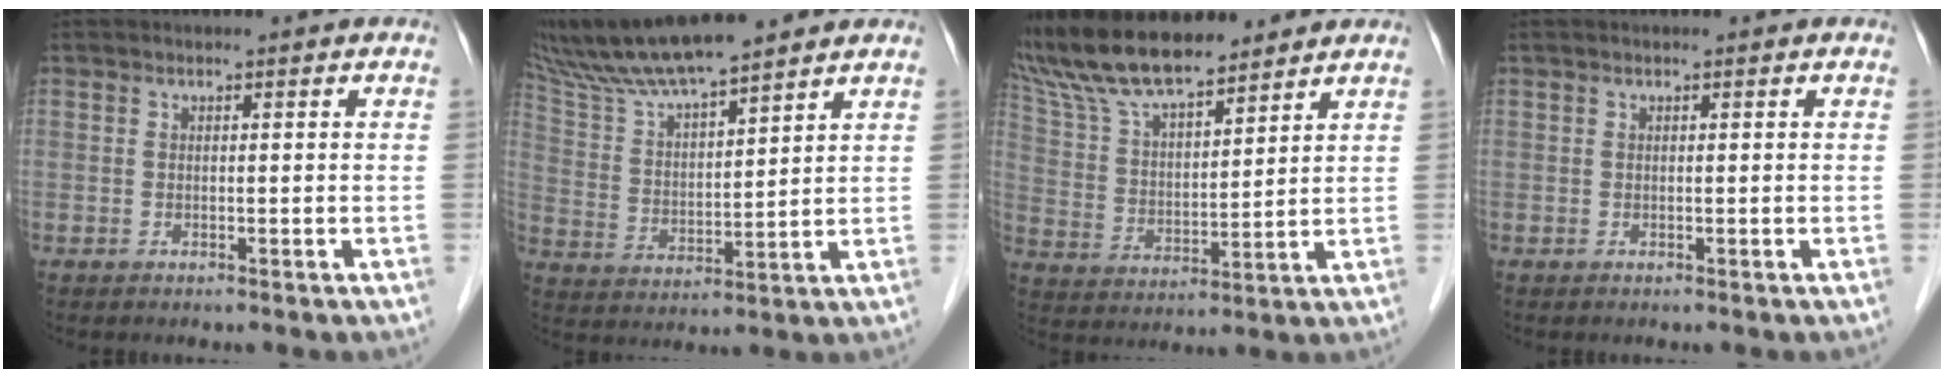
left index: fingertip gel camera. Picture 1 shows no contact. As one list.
[{"total": 13.7, "force": [12.1, 1.0, 6.3], "torque": [-0.121, 0.021, 0.228]}, {"total": 15.7, "force": [13.8, 3.5, 6.7], "torque": [-0.138, 0.029, 0.265]}, {"total": 0.0}]